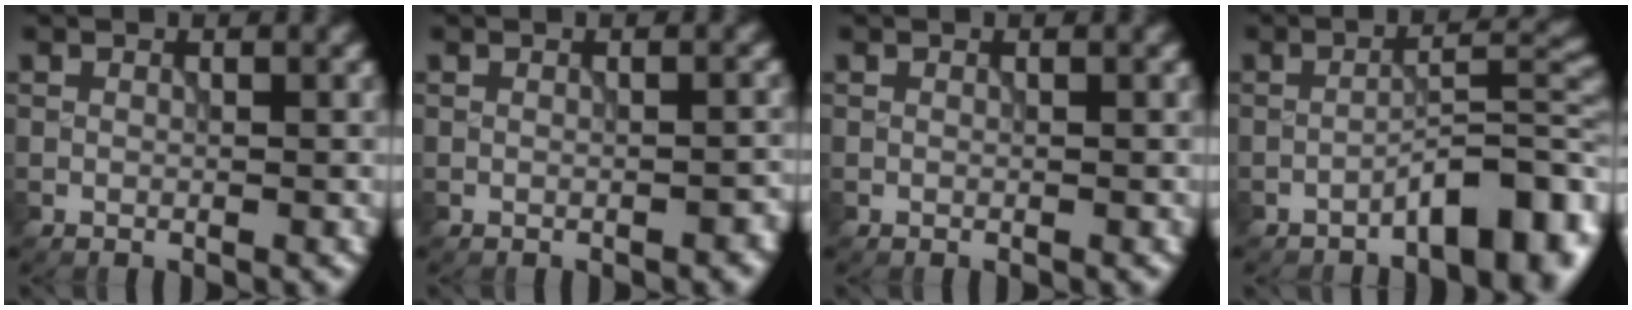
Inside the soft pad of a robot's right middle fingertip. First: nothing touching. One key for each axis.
{"total": 0.9, "fx": -0.6, "fy": 0.4, "fz": 0.5, "tx": -0.010, "ty": 0.001, "tz": -0.005}
{"total": 0.0}
{"total": 6.1, "fx": -3.7, "fy": 1.6, "fz": 4.6, "tx": -0.062, "ty": 0.018, "tz": -0.059}